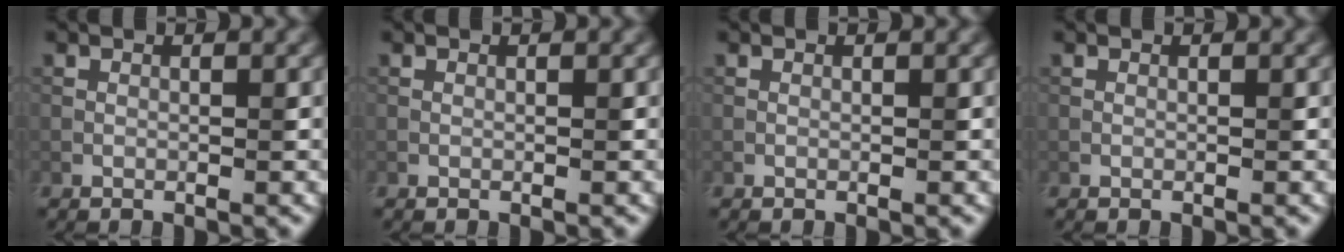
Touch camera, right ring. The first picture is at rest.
{"total": 0.0}
{"total": 0.0}
{"total": 0.0}